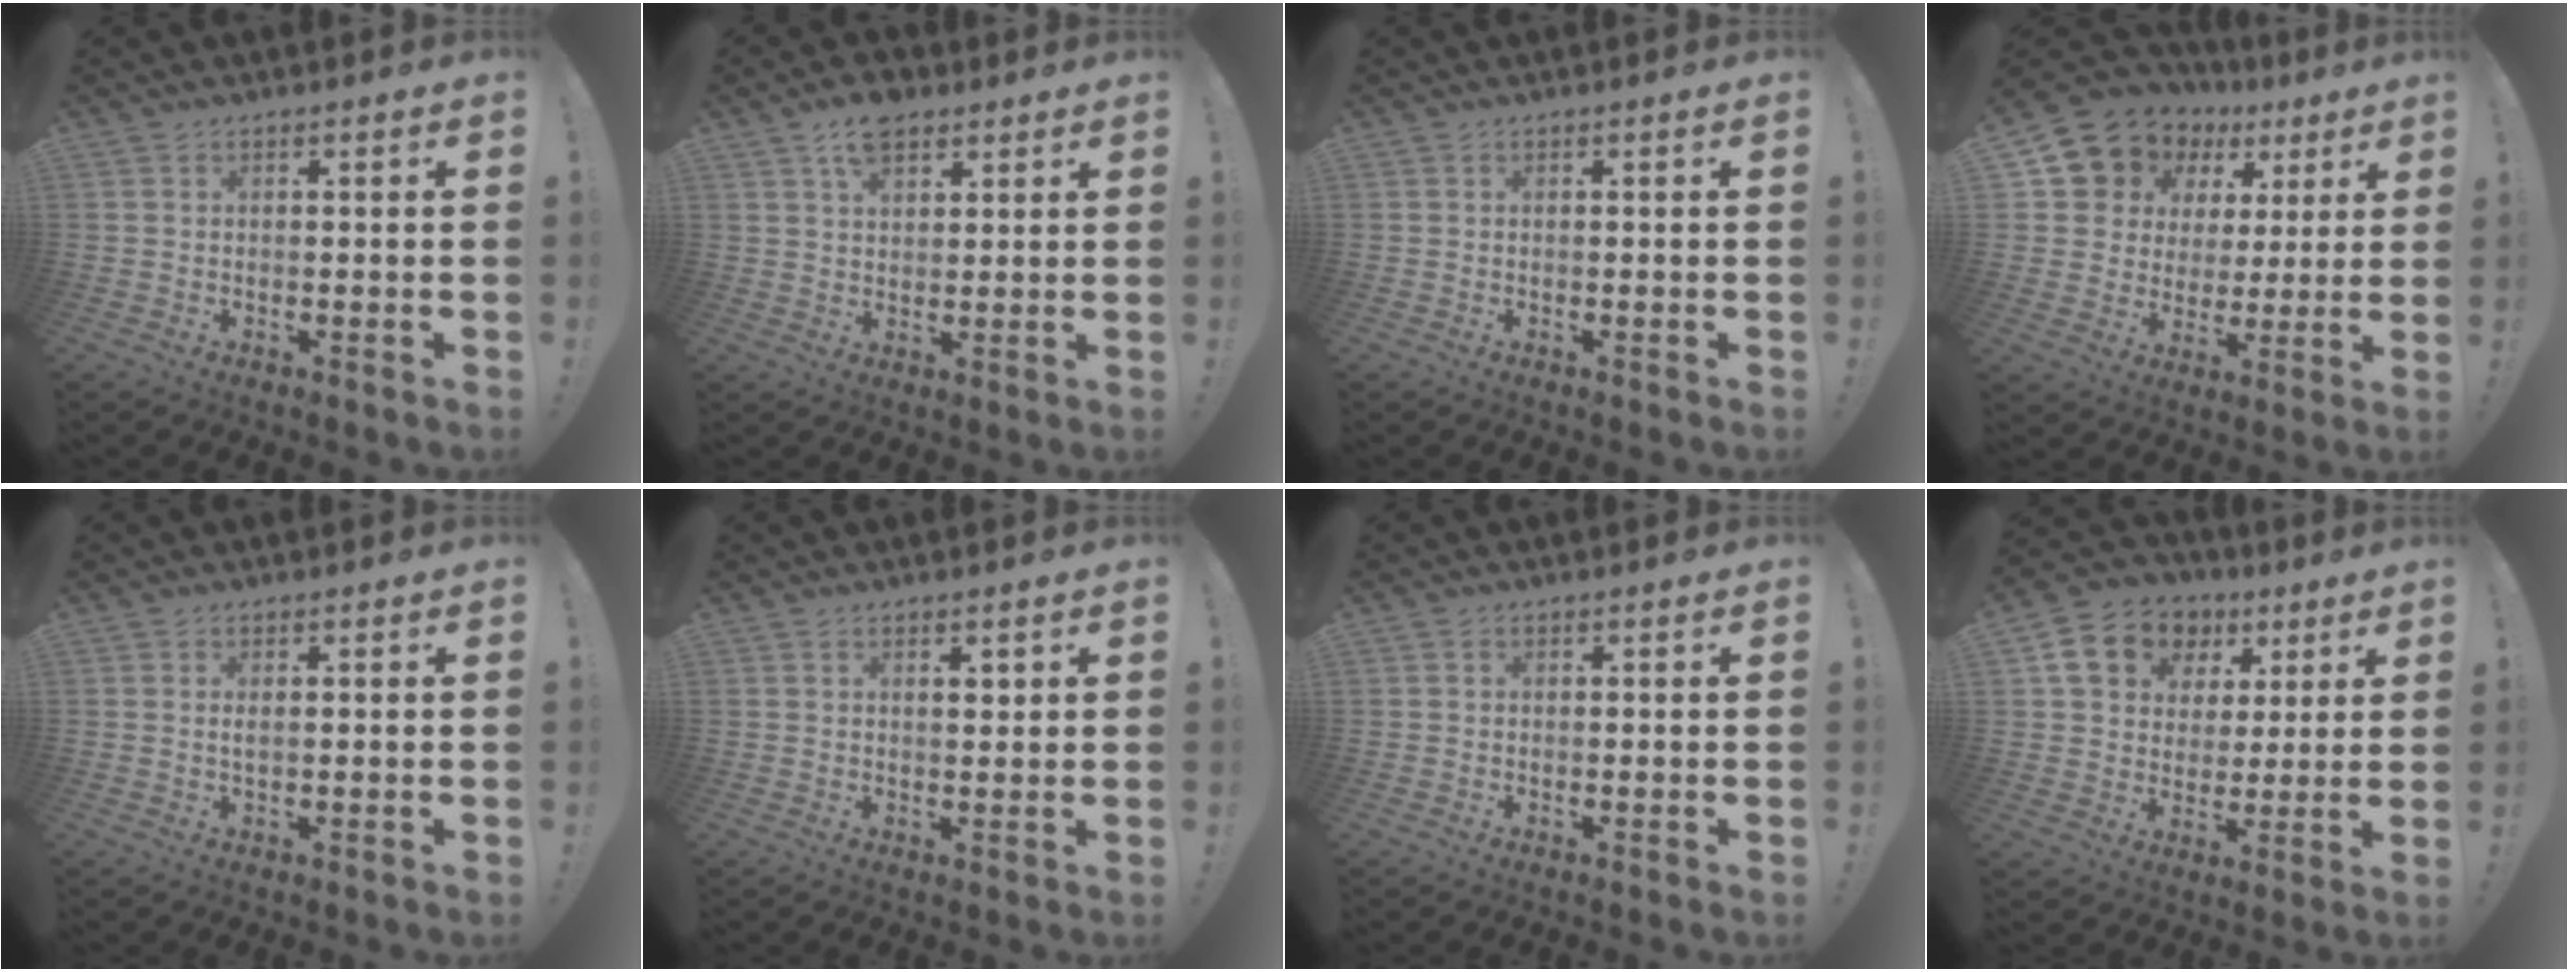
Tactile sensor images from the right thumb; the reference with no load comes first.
{"total": 7.6, "force": [5.0, 4.2, 3.9], "torque": [-0.054, -0.018, 0.089]}
{"total": 0.0}
{"total": 10.6, "force": [6.7, 7.9, 2.3], "torque": [-0.045, -0.055, 0.134]}
{"total": 1.1, "force": [0.1, 0.1, 1.1], "torque": [-0.018, 0.000, 0.000]}
{"total": 1.7, "force": [1.0, 0.6, 1.3], "torque": [-0.006, -0.009, 0.013]}
{"total": 0.0}
{"total": 14.1, "force": [6.3, 11.1, 6.0], "torque": [-0.082, -0.026, 0.125]}